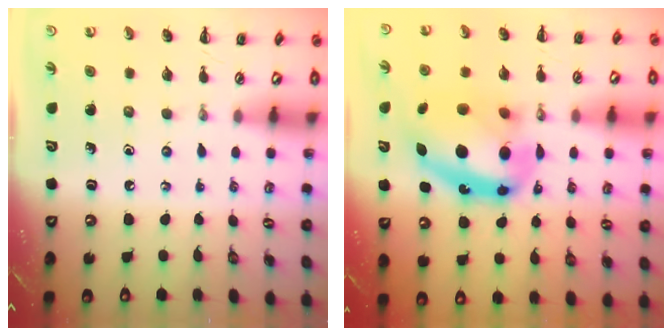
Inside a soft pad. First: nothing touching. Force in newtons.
{"total": 17.8, "press": 17.2, "slide": 4.5}